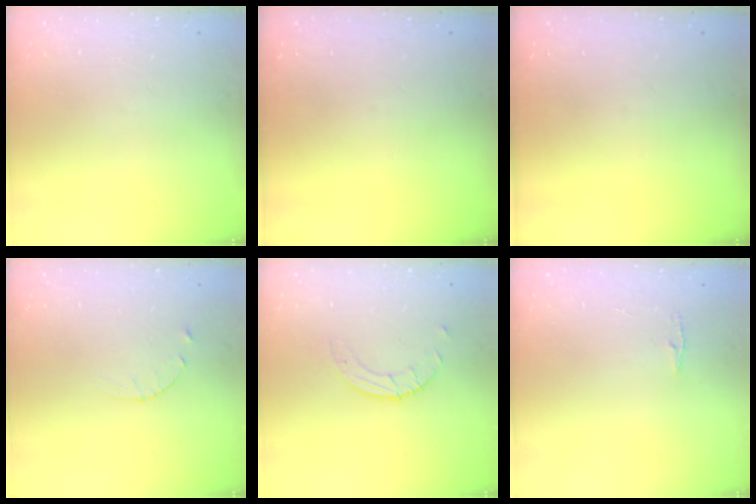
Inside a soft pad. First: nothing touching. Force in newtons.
{"total": 0.0}
{"total": 0.0}
{"total": 3.1, "press": 3.1, "slide": 0.3}
{"total": 3.1, "press": 3.1, "slide": 0.2}
{"total": 3.8, "press": 3.7, "slide": 0.5}